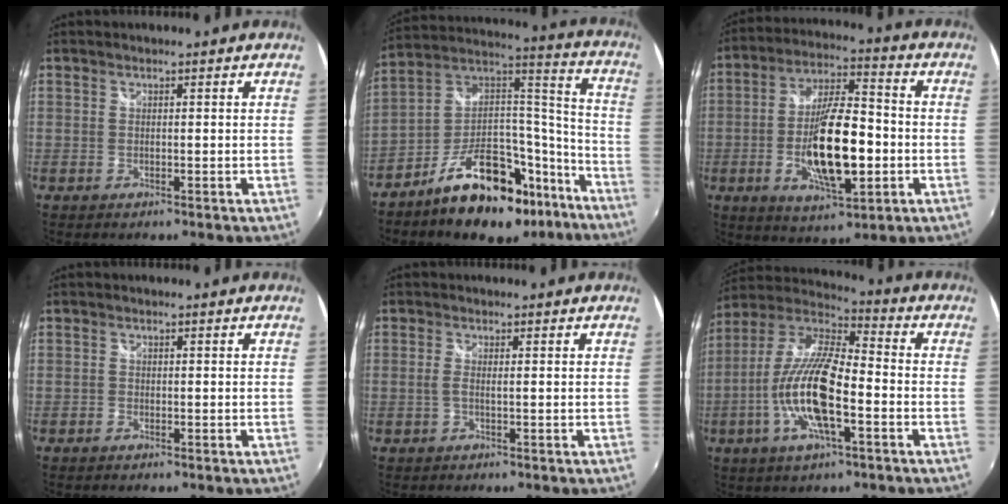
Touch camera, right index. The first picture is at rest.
{"total": 23.0, "force": [-15.1, 11.1, 13.3], "torque": [-0.212, 0.059, -0.218]}
{"total": 15.9, "force": [-3.3, 5.1, 14.7], "torque": [-0.274, 0.002, -0.054]}
{"total": 0.7, "force": [-0.5, 0.4, 0.1], "torque": [-0.003, 0.000, -0.011]}
{"total": 1.1, "force": [0.0, -0.1, 1.1], "torque": [-0.024, 0.004, -0.002]}
{"total": 16.4, "force": [-4.9, 4.7, 14.9], "torque": [-0.299, -0.003, -0.099]}